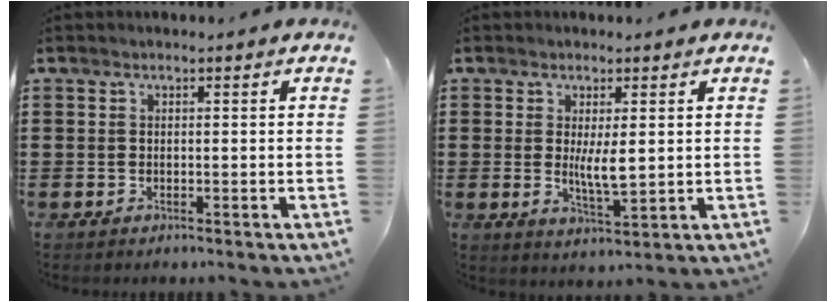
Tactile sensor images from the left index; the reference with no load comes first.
{"total": 4.9, "force": [0.7, 1.2, 4.7], "torque": [-0.080, -0.005, 0.012]}